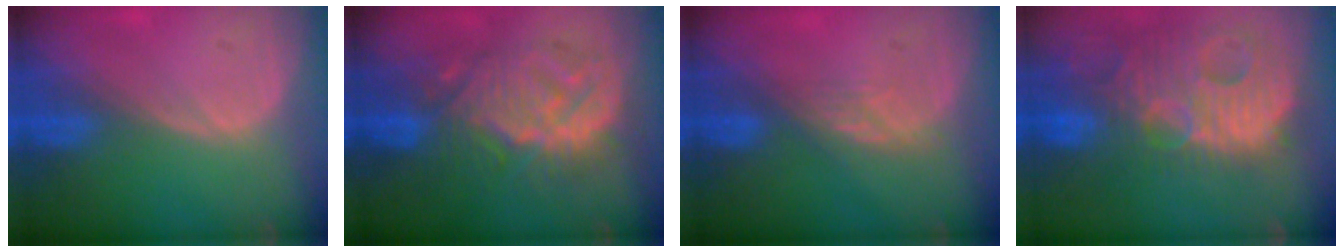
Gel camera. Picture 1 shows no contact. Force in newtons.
{"total": 10.5, "press": 10.5, "slide": 0.5}
{"total": 3.0, "press": 2.6, "slide": 1.5}
{"total": 14.6, "press": 12.7, "slide": 7.3}